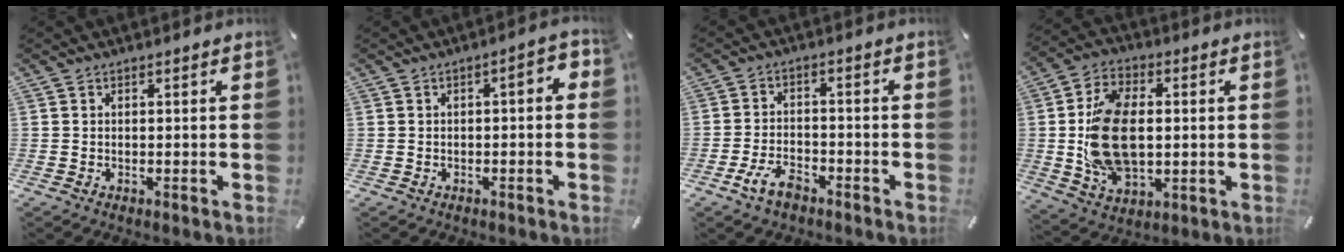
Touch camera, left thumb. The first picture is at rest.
{"total": 3.6, "force": [-0.8, 1.4, 3.2], "torque": [-0.049, 0.012, -0.020]}
{"total": 6.9, "force": [-4.4, 3.7, 3.8], "torque": [-0.089, 0.017, -0.084]}
{"total": 16.2, "force": [0.1, 10.6, 12.3], "torque": [-0.265, 0.001, 0.005]}